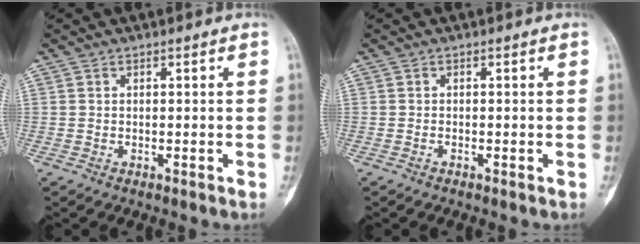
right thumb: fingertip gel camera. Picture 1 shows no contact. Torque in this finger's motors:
{"motor_torque": [-0.38, 0.45, 0.03, 0.00, -0.02]}